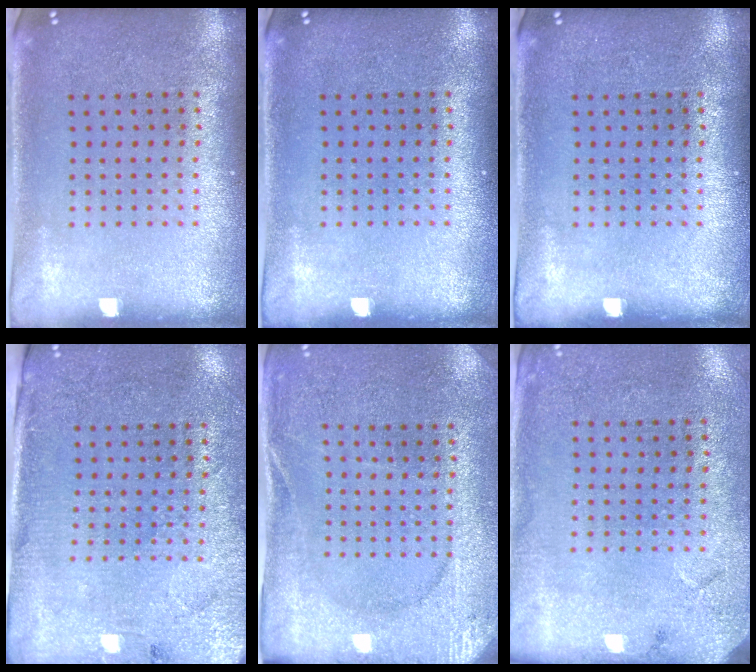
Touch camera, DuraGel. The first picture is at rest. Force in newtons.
{"total": 0.0}
{"total": 0.0}
{"total": 2.7, "press": 2.5, "slide": 1.1}
{"total": 2.6, "press": 2.5, "slide": 0.4}
{"total": 2.7, "press": 2.2, "slide": 1.6}